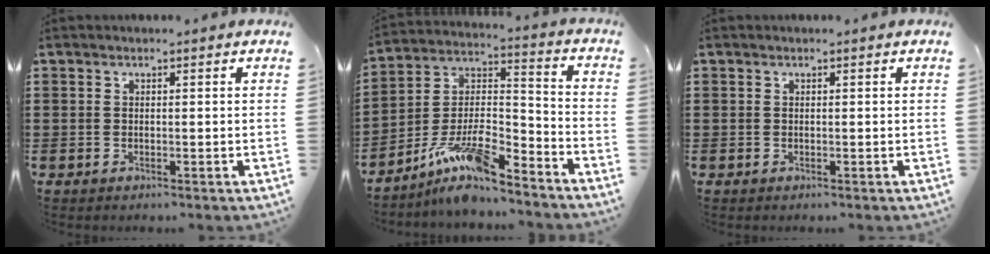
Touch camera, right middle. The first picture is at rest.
{"total": 10.4, "force": [-8.1, 2.1, 6.2], "torque": [-0.139, -0.001, -0.165]}
{"total": 0.0}